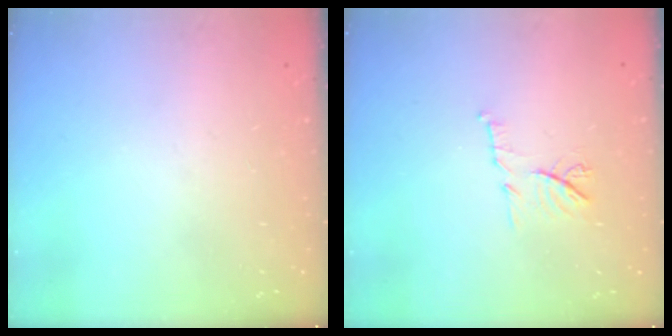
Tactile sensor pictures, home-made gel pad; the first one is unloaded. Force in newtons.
{"total": 7.5, "press": 7.5, "slide": 0.7}